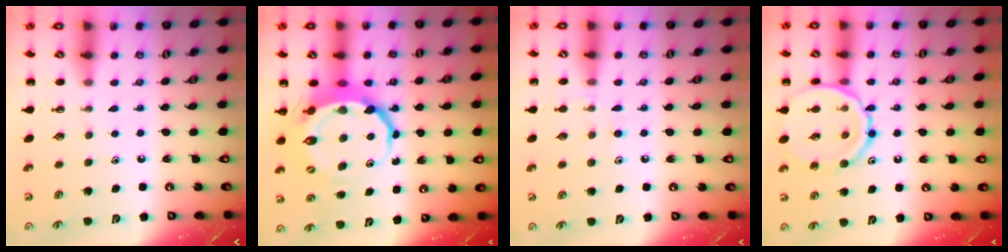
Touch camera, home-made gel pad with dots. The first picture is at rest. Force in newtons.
{"total": 9.9, "press": 9.6, "slide": 2.3}
{"total": 6.5, "press": 6.1, "slide": 2.3}
{"total": 14.2, "press": 14.1, "slide": 0.8}